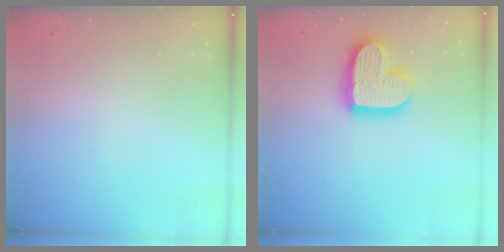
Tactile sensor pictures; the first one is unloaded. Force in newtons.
{"total": 15.6, "press": 15.5, "slide": 1.3}